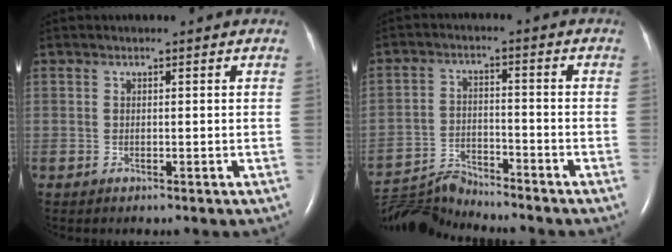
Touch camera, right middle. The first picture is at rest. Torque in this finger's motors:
{"motor_torque": [-0.33, -0.74, -0.10, -0.04]}